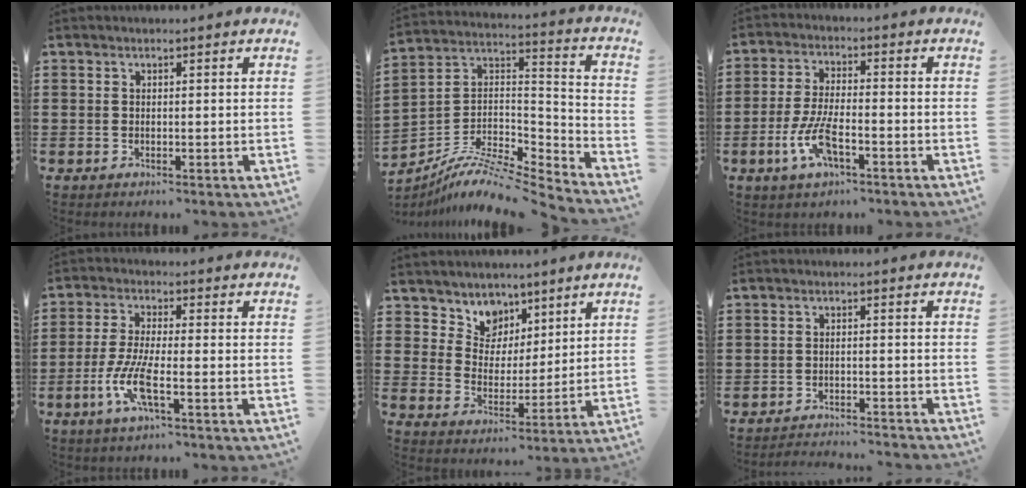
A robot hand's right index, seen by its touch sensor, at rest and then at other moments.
{"total": 7.8, "force": [-6.5, 1.9, 3.8], "torque": [-0.082, -0.002, -0.136]}
{"total": 7.4, "force": [-3.0, 2.4, 6.2], "torque": [-0.141, -0.010, -0.060]}
{"total": 7.1, "force": [-2.8, 1.6, 6.4], "torque": [-0.148, -0.015, -0.058]}
{"total": 6.1, "force": [4.2, 4.3, -0.5], "torque": [-0.033, -0.023, 0.078]}
{"total": 2.5, "force": [-2.5, -0.1, 0.2], "torque": [-0.009, 0.000, -0.054]}